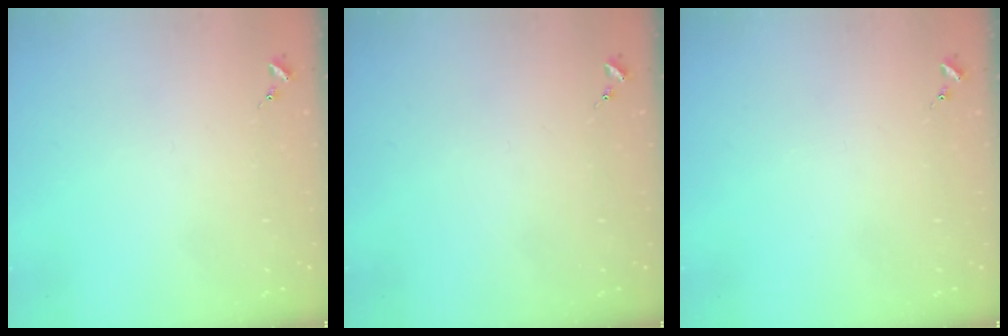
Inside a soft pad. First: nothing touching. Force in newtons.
{"total": 0.0}
{"total": 0.0}